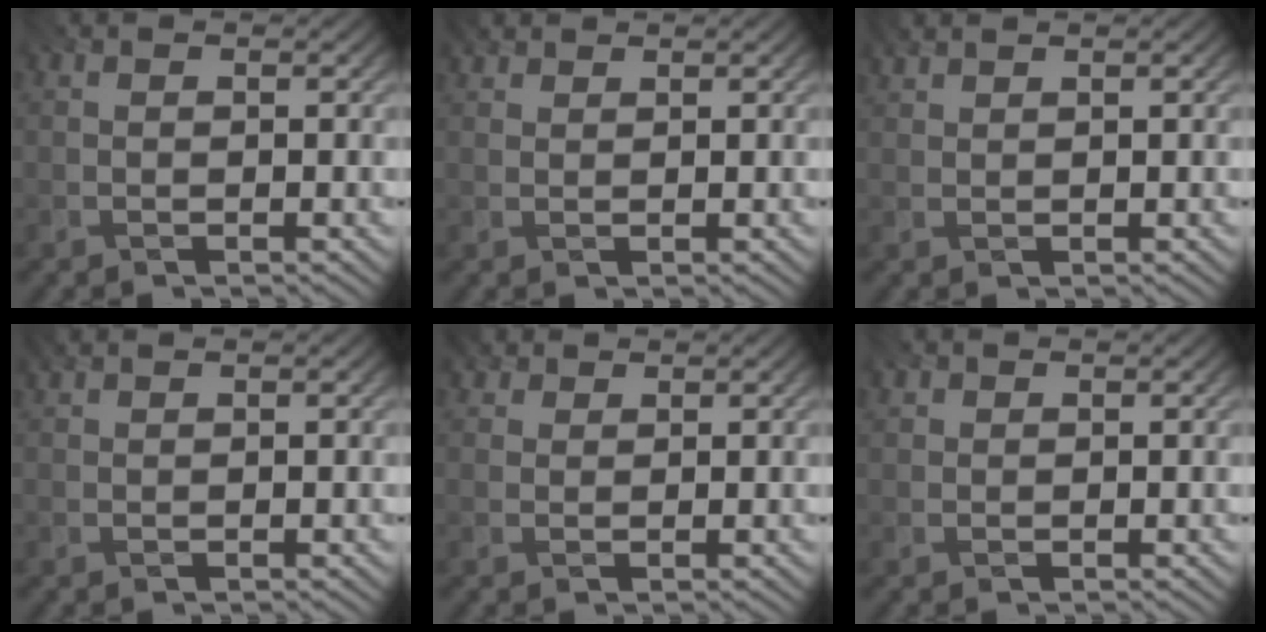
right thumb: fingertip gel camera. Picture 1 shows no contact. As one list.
[{"total": 1.7, "force": [1.5, 0.6, 0.5], "torque": [-0.014, 0.002, 0.025]}, {"total": 1.3, "force": [1.3, 0.1, 0.4], "torque": [-0.011, 0.001, 0.021]}, {"total": 0.9, "force": [0.9, 0.1, 0.3], "torque": [-0.008, 0.000, 0.016]}, {"total": 2.3, "force": [1.8, 1.3, 0.7], "torque": [-0.017, 0.000, 0.032]}, {"total": 1.2, "force": [0.9, 0.8, 0.2], "torque": [-0.006, 0.001, 0.016]}]